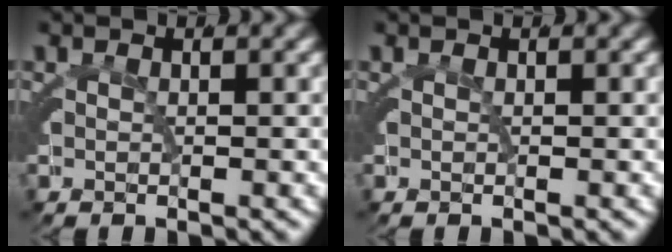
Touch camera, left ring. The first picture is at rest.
{"total": 0.0}